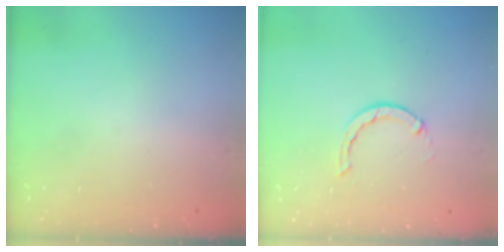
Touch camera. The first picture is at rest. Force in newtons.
{"total": 2.1, "press": 2.1, "slide": 0.3}